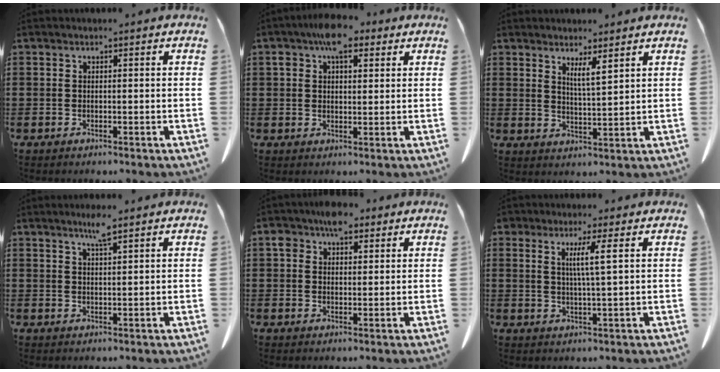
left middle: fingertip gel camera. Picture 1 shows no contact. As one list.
[{"total": 6.8, "force": [3.9, 3.3, 4.4], "torque": [-0.076, 0.006, 0.065]}, {"total": 3.4, "force": [2.7, 0.0, 2.0], "torque": [-0.046, -0.004, 0.046]}, {"total": 3.5, "force": [2.6, 0.2, 2.4], "torque": [-0.051, 0.003, 0.044]}, {"total": 5.5, "force": [3.4, 3.3, 2.8], "torque": [-0.052, 0.011, 0.059]}, {"total": 3.6, "force": [1.6, -0.3, 3.2], "torque": [-0.069, -0.004, 0.025]}]